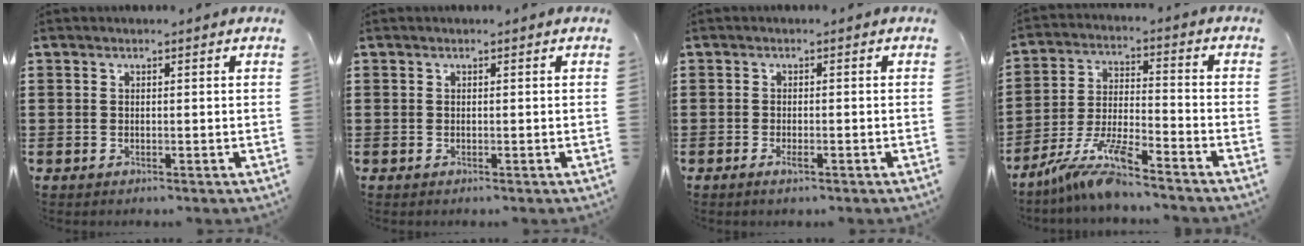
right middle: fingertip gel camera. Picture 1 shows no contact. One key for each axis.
{"total": 0.0}
{"total": 1.4, "fx": -0.7, "fy": 0.4, "fz": 1.2, "tx": -0.029, "ty": -0.005, "tz": -0.015}
{"total": 9.4, "fx": -8.1, "fy": 0.6, "fz": 4.8, "tx": -0.106, "ty": -0.004, "tz": -0.161}